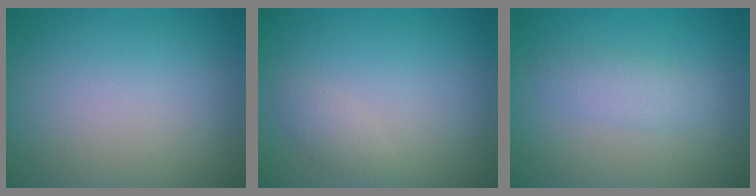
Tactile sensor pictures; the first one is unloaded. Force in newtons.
{"total": 1.1, "press": 1.1, "slide": 0.1}
{"total": 1.9, "press": 1.9, "slide": 0.0}